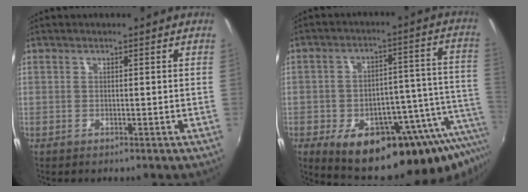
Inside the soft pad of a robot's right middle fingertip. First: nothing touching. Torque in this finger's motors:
{"motor_torque": [1.53, -0.61, 0.34, 0.17]}